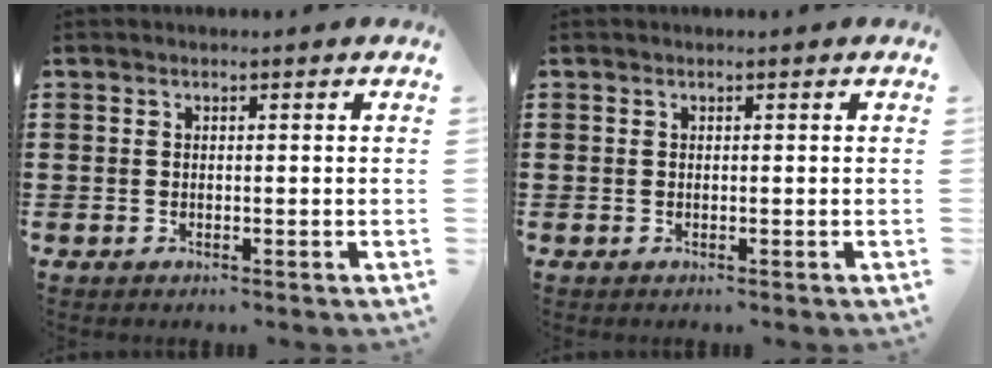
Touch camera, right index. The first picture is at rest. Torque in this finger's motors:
{"motor_torque": [0.00, 0.00, 0.00, 0.00]}